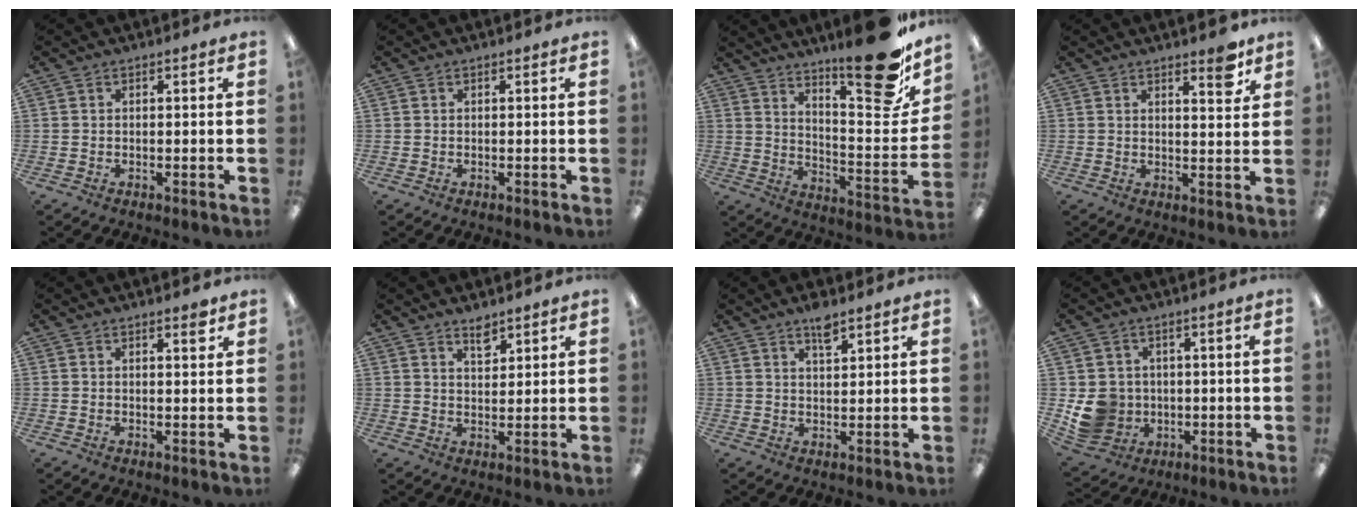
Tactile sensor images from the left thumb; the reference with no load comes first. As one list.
[{"total": 0.0}, {"total": 20.4, "force": [15.5, 5.6, 12.0], "torque": [-0.139, -0.130, 0.249]}, {"total": 5.6, "force": [4.2, 1.5, 3.4], "torque": [-0.031, -0.031, 0.064]}, {"total": 2.0, "force": [1.6, 0.3, 1.1], "torque": [-0.009, -0.008, 0.025]}, {"total": 4.1, "force": [3.5, 1.4, 1.8], "torque": [-0.018, -0.021, 0.058]}, {"total": 4.8, "force": [3.6, 1.4, 2.8], "torque": [-0.040, -0.017, 0.060]}, {"total": 8.3, "force": [-0.1, 8.0, 2.4], "torque": [-0.056, 0.004, 0.008]}]